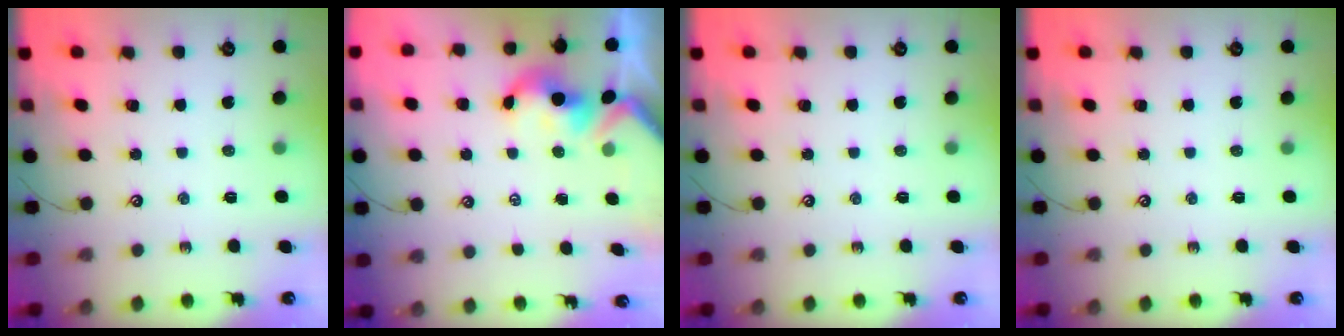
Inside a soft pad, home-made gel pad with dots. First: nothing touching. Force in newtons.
{"total": 1.2, "press": 1.2, "slide": 0.1}
{"total": 0.0}
{"total": 0.0}